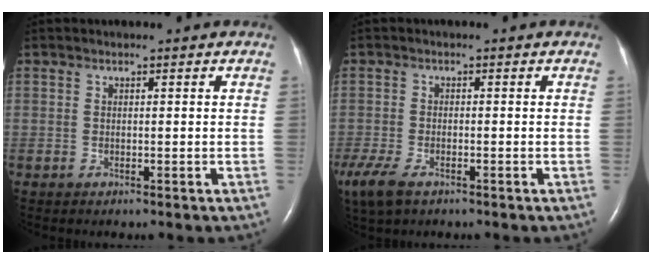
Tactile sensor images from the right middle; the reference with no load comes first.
{"total": 9.0, "force": [-5.7, 4.0, 5.6], "torque": [-0.138, -0.021, -0.095]}